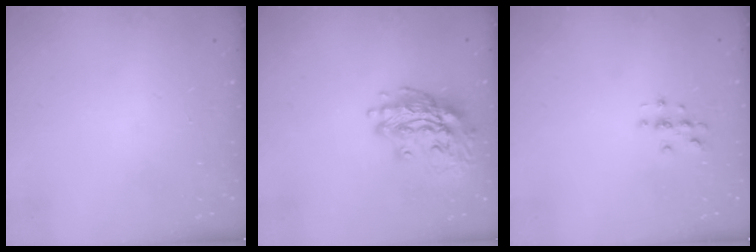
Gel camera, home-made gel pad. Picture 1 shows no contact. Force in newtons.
{"total": 16.3, "press": 16.1, "slide": 2.8}
{"total": 3.0, "press": 3.0, "slide": 0.3}